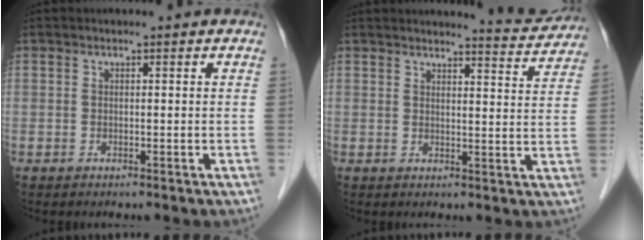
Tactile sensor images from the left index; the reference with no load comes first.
{"total": 6.4, "force": [6.4, 0.3, 0.5], "torque": [-0.013, -0.024, 0.065]}